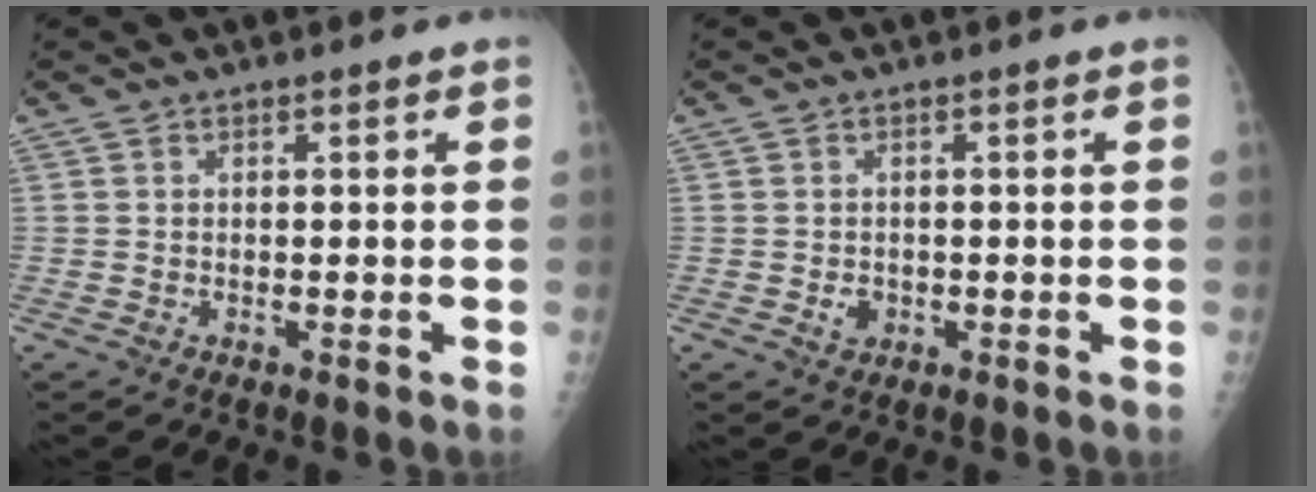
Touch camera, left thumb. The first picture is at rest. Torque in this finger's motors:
{"motor_torque": [-0.04, -0.02, 0.12, 0.04, 0.00]}